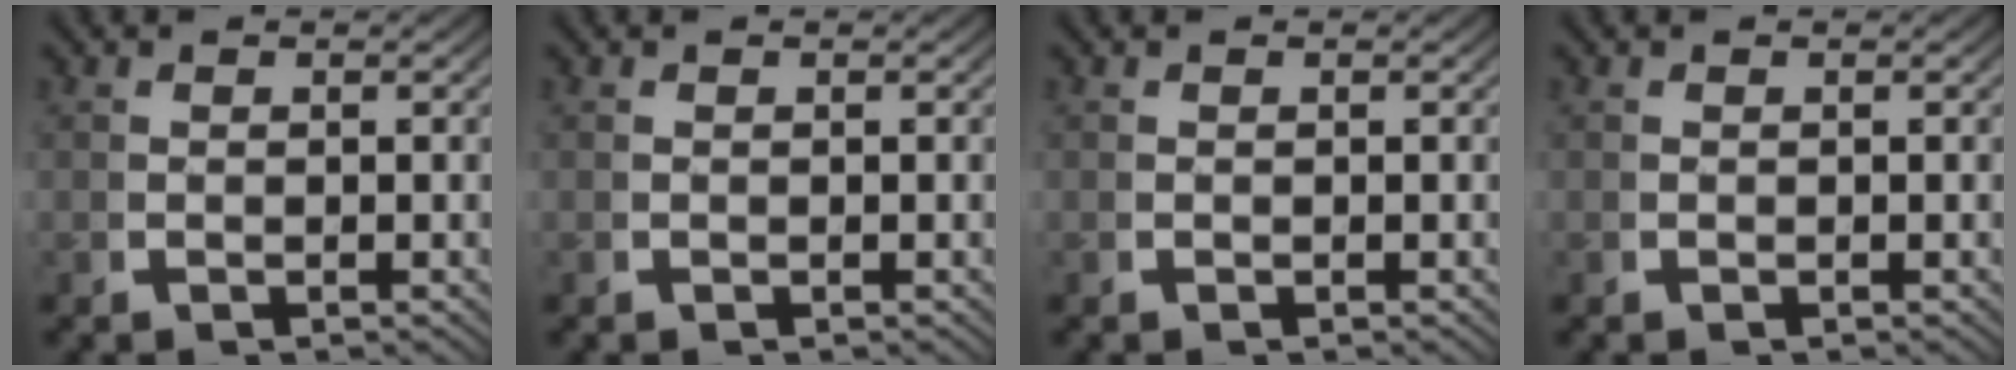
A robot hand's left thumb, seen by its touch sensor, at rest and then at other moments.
{"total": 0.0}
{"total": 0.0}
{"total": 0.0}